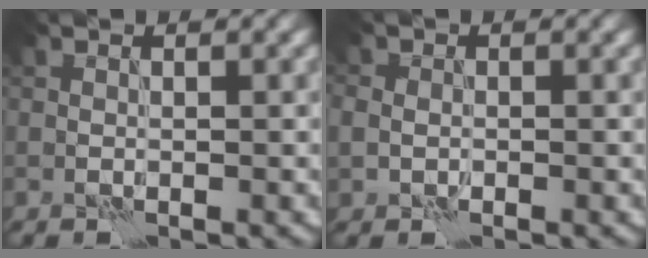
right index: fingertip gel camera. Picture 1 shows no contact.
{"total": 1.6, "force": [-0.2, 1.4, 0.7], "torque": [-0.012, -0.002, -0.002]}